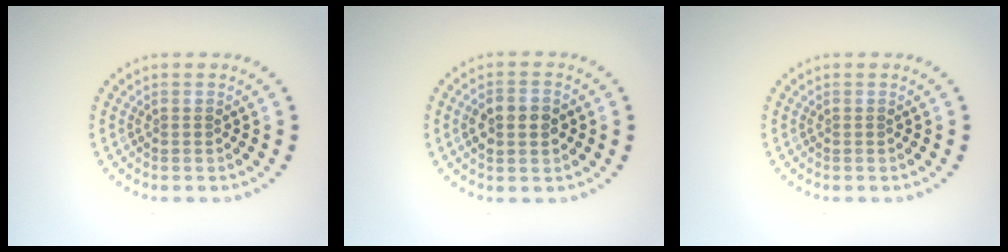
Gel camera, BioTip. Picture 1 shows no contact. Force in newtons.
{"total": 3.6, "press": 3.5, "slide": 0.2}
{"total": 0.0}